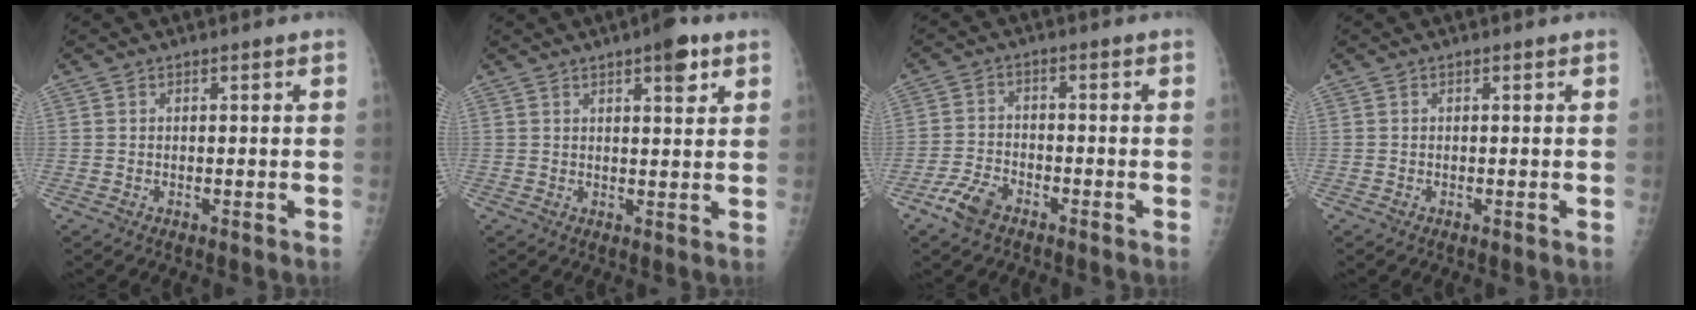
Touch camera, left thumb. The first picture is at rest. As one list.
[{"total": 5.4, "force": [3.0, 1.7, 4.1], "torque": [-0.045, -0.011, 0.037]}, {"total": 5.4, "force": [-3.7, 2.7, 2.9], "torque": [-0.062, 0.015, -0.070]}, {"total": 0.0}]